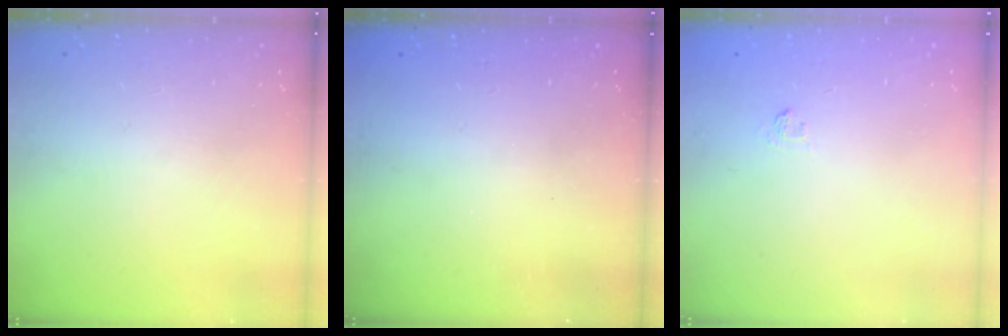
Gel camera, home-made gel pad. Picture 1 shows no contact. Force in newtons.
{"total": 2.4, "press": 2.3, "slide": 0.8}
{"total": 2.4, "press": 2.1, "slide": 1.3}